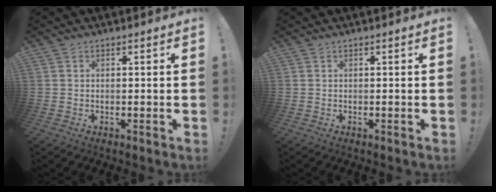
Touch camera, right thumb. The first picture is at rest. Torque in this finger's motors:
{"motor_torque": [0.00, 0.00, 0.00, 0.00, 0.00]}